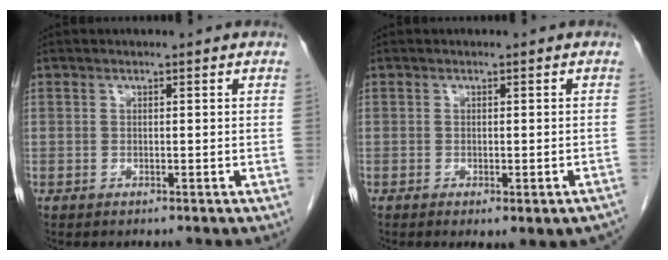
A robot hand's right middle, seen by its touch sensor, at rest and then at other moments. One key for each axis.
{"total": 5.5, "fx": -4.0, "fy": 1.6, "fz": 3.4, "tx": -0.033, "ty": 0.000, "tz": -0.048}